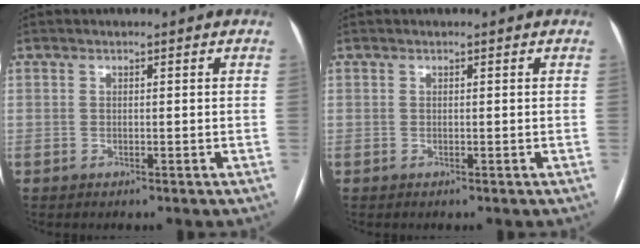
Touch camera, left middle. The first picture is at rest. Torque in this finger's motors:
{"motor_torque": [-0.02, -0.02, 0.00, 0.00]}